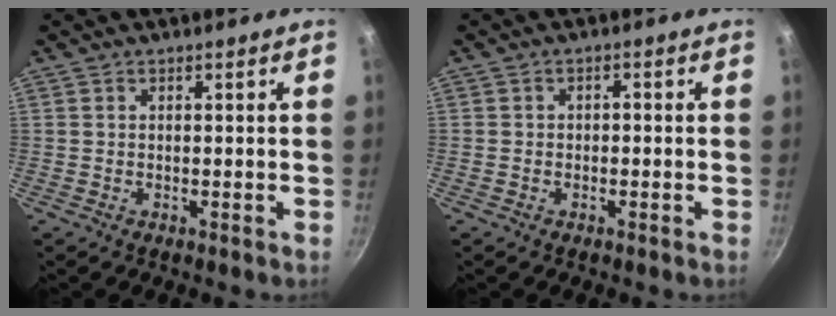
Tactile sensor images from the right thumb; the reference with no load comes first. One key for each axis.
{"total": 1.3, "fx": -0.6, "fy": 1.0, "fz": 0.6, "tx": -0.011, "ty": 0.007, "tz": -0.012}